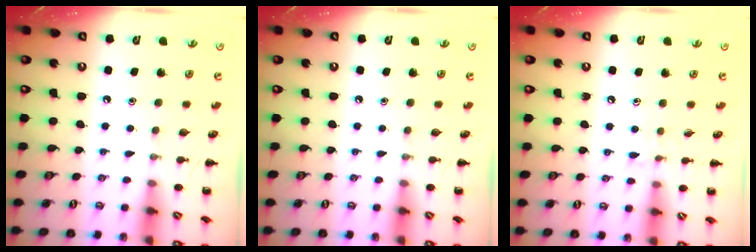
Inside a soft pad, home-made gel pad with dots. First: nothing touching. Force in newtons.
{"total": 0.0}
{"total": 4.4, "press": 4.0, "slide": 1.7}